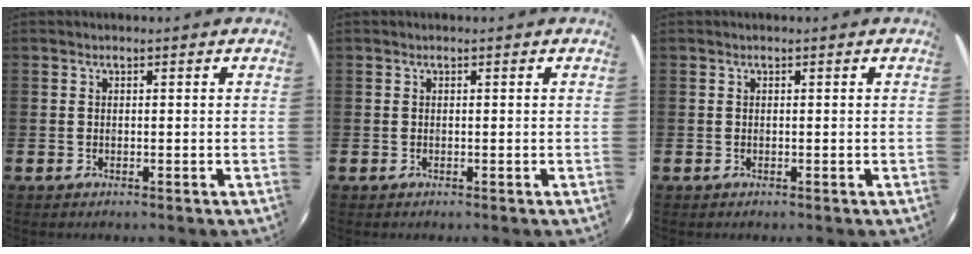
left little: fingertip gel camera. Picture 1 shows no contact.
{"total": 0.0}
{"total": 0.0}